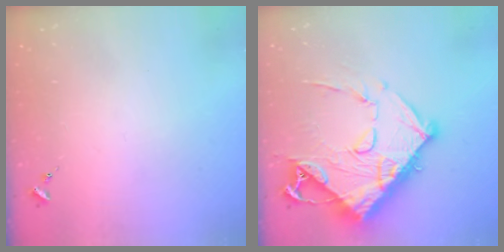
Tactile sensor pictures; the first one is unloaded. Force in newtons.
{"total": 17.9, "press": 17.8, "slide": 2.0}